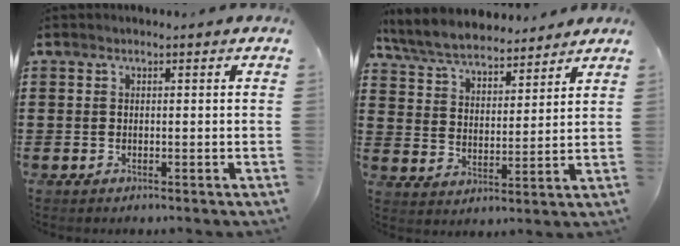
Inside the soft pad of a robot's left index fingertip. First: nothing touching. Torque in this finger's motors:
{"motor_torque": [1.03, -1.11, 0.33, 0.15]}